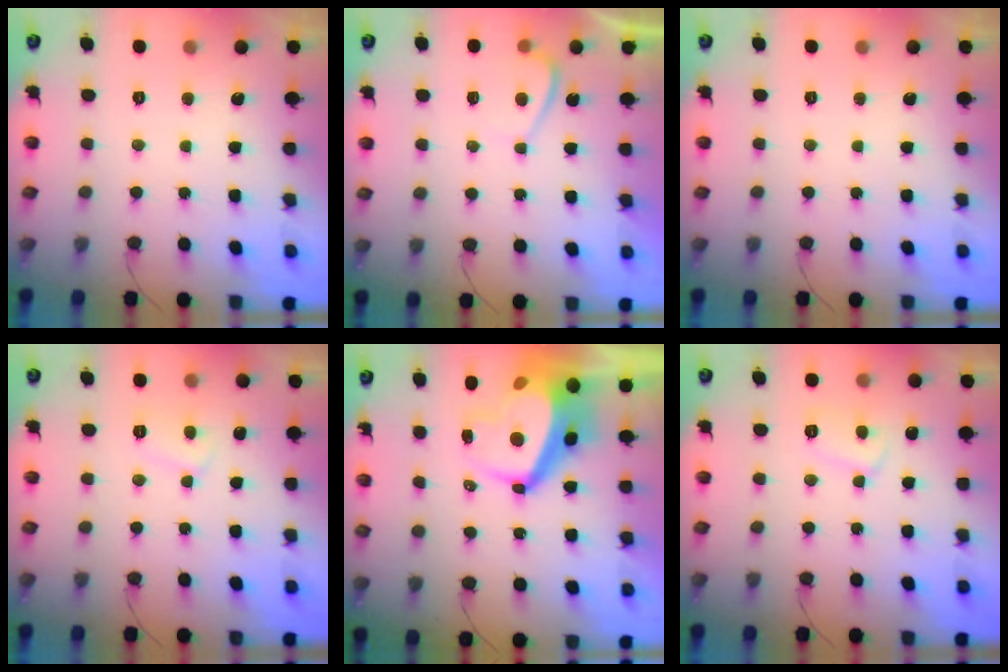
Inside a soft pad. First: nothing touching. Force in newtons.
{"total": 1.9, "press": 1.8, "slide": 0.7}
{"total": 0.0}
{"total": 5.0, "press": 4.9, "slide": 0.5}
{"total": 10.1, "press": 10.0, "slide": 1.4}
{"total": 5.6, "press": 5.6, "slide": 0.5}